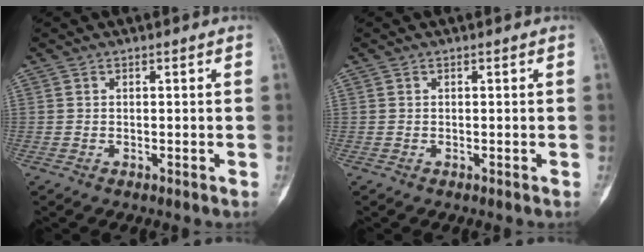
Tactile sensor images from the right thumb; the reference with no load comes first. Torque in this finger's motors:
{"motor_torque": [0.00, 0.00, 0.07, 0.06, 0.00]}